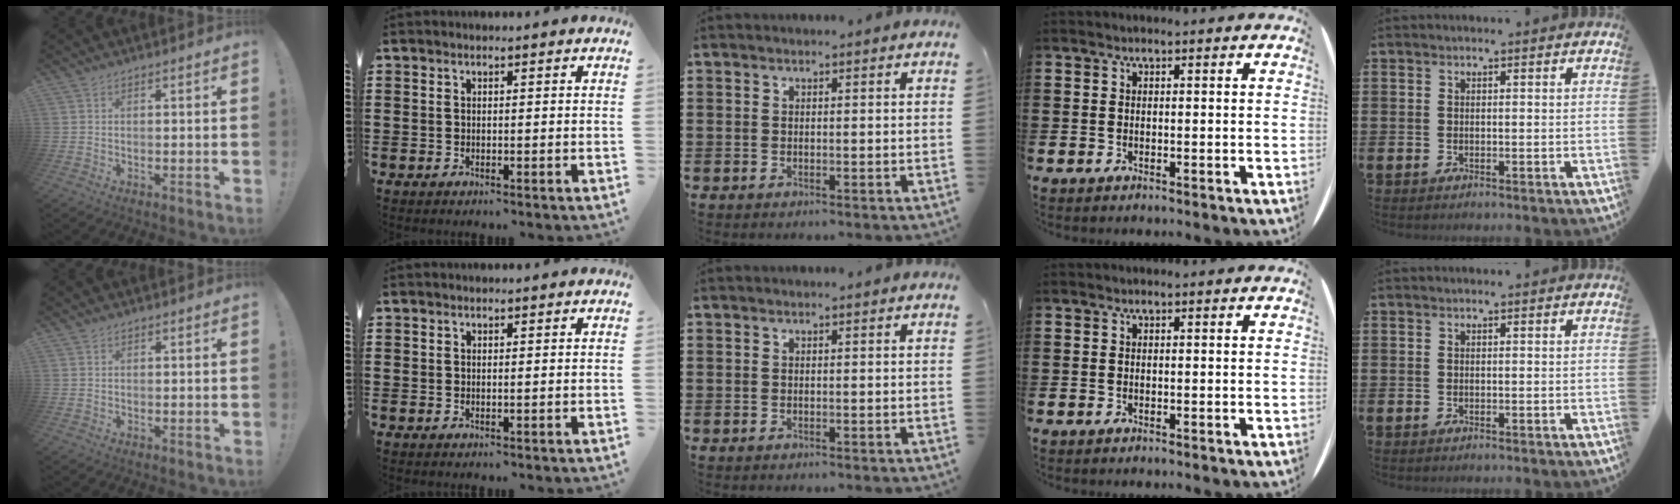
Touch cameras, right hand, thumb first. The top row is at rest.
{"thumb": {"total": 0.5, "force": [0.2, 0.4, -0.2], "torque": [-0.001, 0.002, 0.005]}}